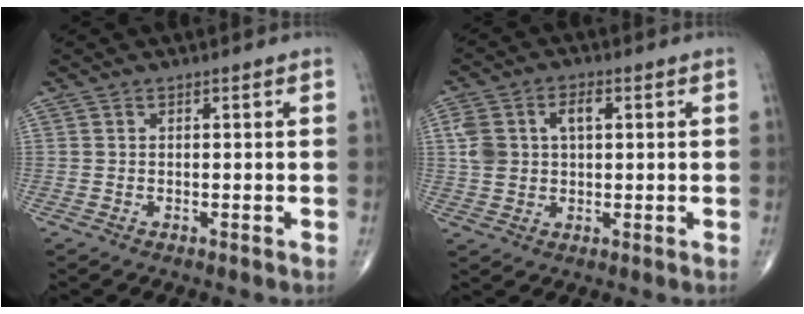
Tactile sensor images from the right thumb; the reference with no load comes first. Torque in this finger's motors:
{"motor_torque": [0.40, 0.54, 0.91, 0.28, 0.14]}